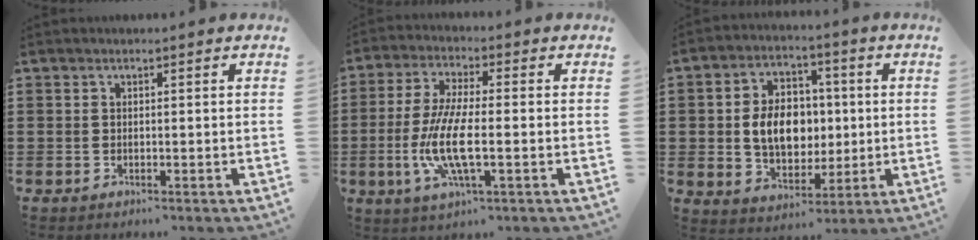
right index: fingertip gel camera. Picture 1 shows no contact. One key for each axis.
{"total": 9.3, "fx": -2.3, "fy": 2.4, "fz": 8.6, "tx": -0.193, "ty": -0.016, "tz": -0.051}
{"total": 8.9, "fx": 0.1, "fy": 6.6, "fz": 5.9, "tx": -0.115, "ty": 0.008, "tz": -0.004}